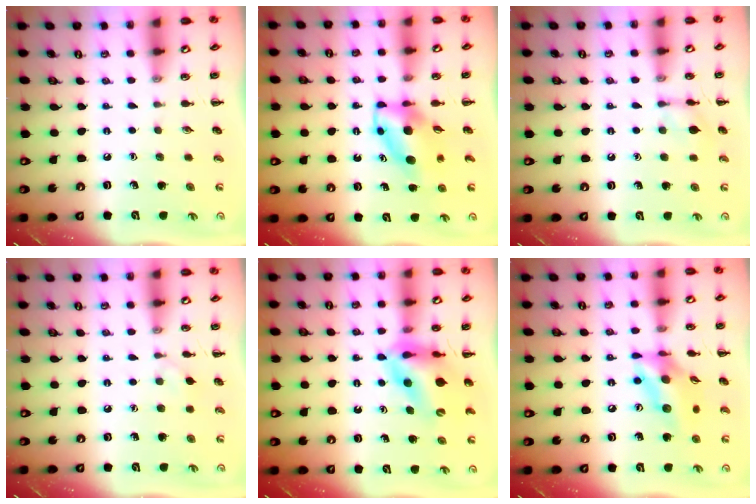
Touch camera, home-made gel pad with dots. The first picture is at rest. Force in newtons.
{"total": 6.1, "press": 5.9, "slide": 1.6}
{"total": 7.3, "press": 7.2, "slide": 0.7}
{"total": 3.6, "press": 3.5, "slide": 1.0}
{"total": 11.8, "press": 11.1, "slide": 3.9}
{"total": 13.3, "press": 12.9, "slide": 3.5}